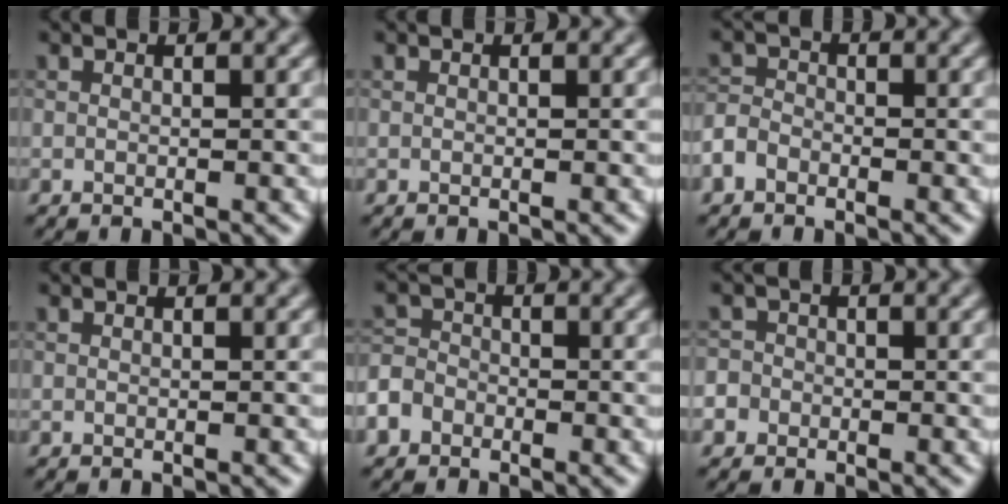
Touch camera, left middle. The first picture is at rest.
{"total": 0.0}
{"total": 2.0, "force": [-1.6, 1.1, 0.4], "torque": [-0.012, 0.005, -0.033]}
{"total": 0.0}
{"total": 3.6, "force": [-2.4, 2.6, 0.8], "torque": [-0.012, -0.003, -0.046]}
{"total": 3.1, "force": [-1.7, 2.5, 0.3], "torque": [0.004, 0.009, -0.044]}